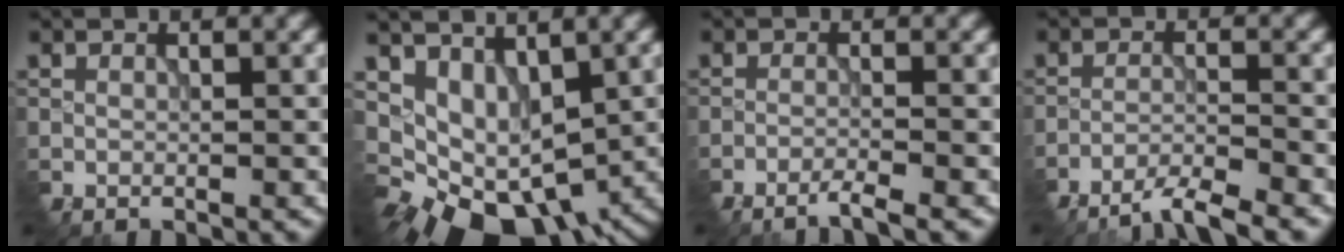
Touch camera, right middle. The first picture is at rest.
{"total": 6.7, "force": [-0.6, 5.2, 4.2], "torque": [-0.050, -0.006, 0.018]}
{"total": 2.4, "force": [-2.1, 0.0, 1.2], "torque": [-0.022, 0.004, -0.044]}
{"total": 4.1, "force": [-3.7, 0.3, 1.8], "torque": [-0.032, -0.001, -0.068]}